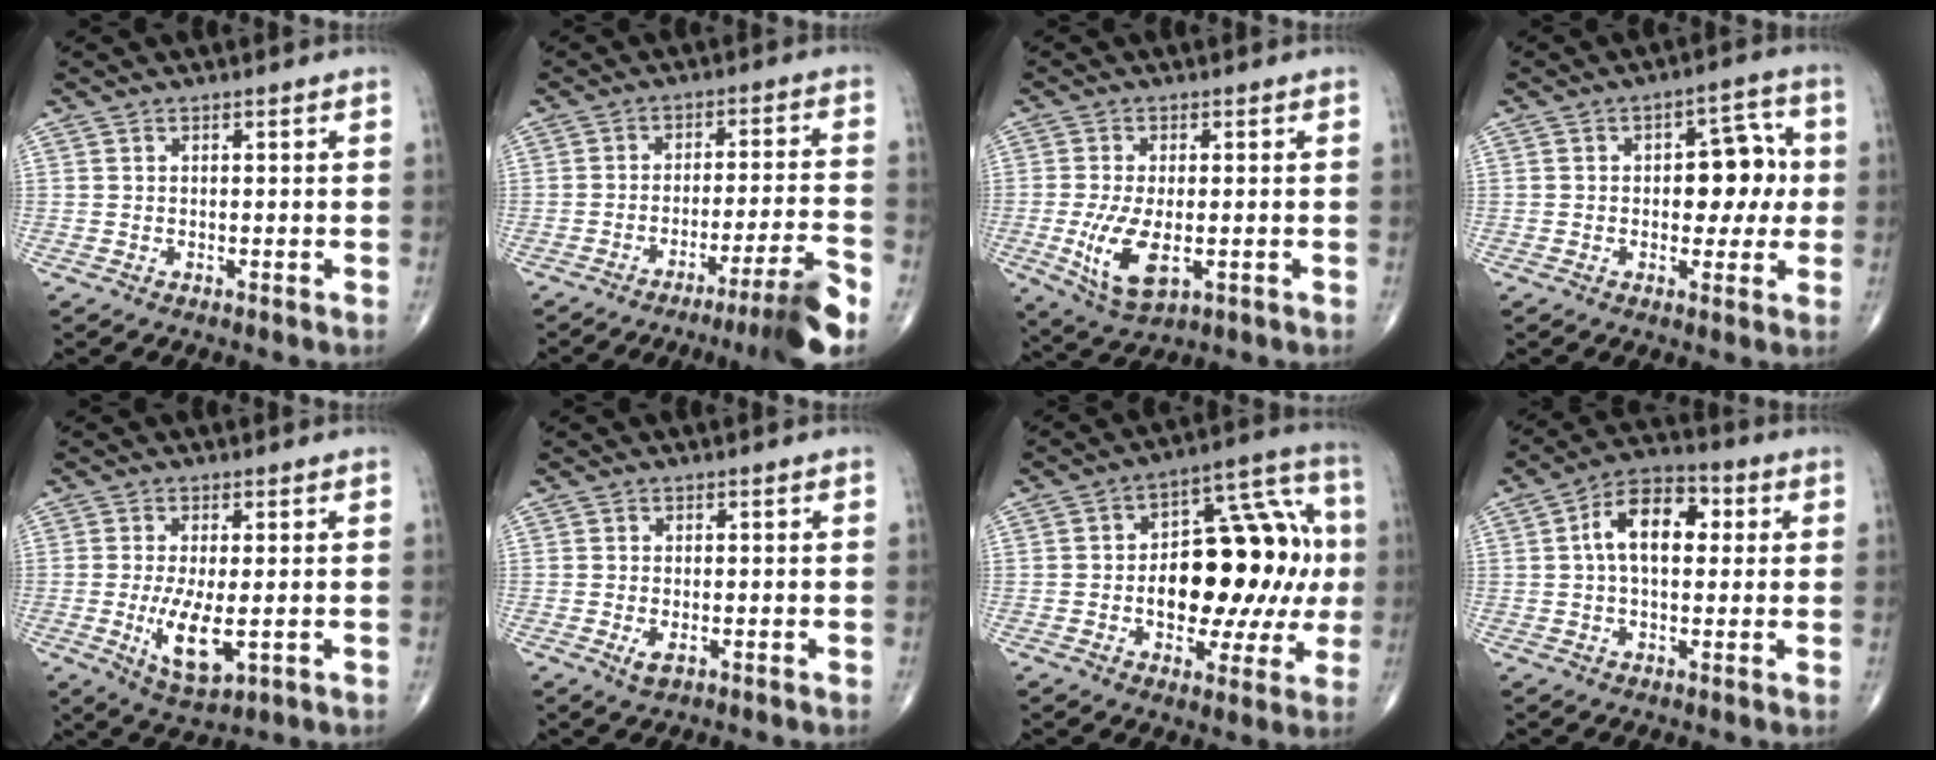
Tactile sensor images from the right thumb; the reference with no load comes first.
{"total": 10.6, "force": [-6.8, 0.4, 8.1], "torque": [-0.122, 0.038, -0.102]}
{"total": 9.1, "force": [-1.9, 4.2, 7.8], "torque": [-0.155, -0.018, -0.027]}
{"total": 9.5, "force": [0.3, 5.6, 7.7], "torque": [-0.060, 0.020, 0.004]}
{"total": 8.0, "force": [-1.3, 2.8, 7.4], "torque": [-0.139, -0.023, -0.014]}
{"total": 2.1, "force": [-0.8, 1.0, 1.7], "torque": [-0.032, -0.004, -0.013]}
{"total": 22.7, "force": [-0.6, 12.6, 19.0], "torque": [-0.227, 0.040, -0.002]}
{"total": 11.3, "force": [1.9, 6.6, 9.0], "torque": [-0.137, 0.024, 0.022]}